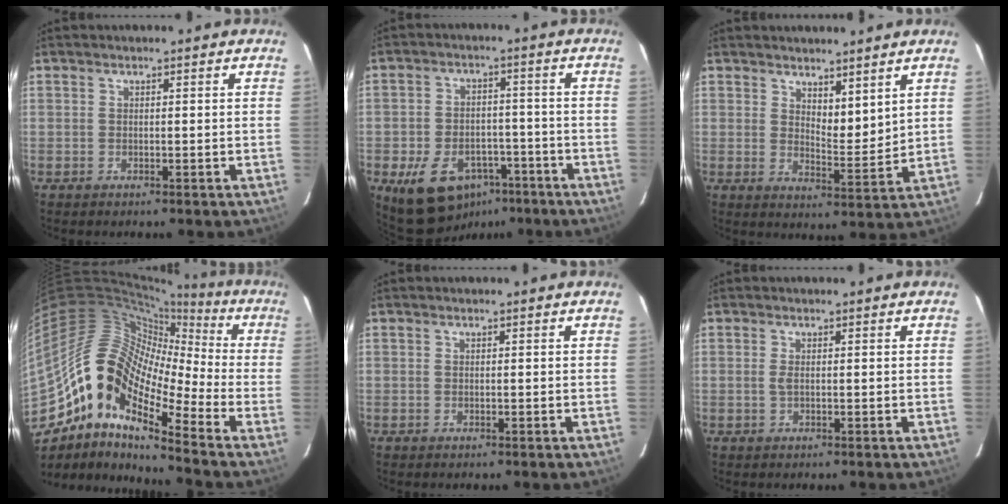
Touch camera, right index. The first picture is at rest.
{"total": 12.0, "force": [-6.6, 7.7, 6.6], "torque": [-0.110, 0.012, -0.091]}
{"total": 5.1, "force": [3.7, 1.8, 3.0], "torque": [-0.051, -0.019, 0.070]}
{"total": 19.6, "force": [-10.0, 6.9, 15.4], "torque": [-0.285, 0.045, -0.175]}
{"total": 0.0}
{"total": 0.8, "force": [0.0, 0.1, 0.8], "torque": [-0.022, -0.003, 0.001]}